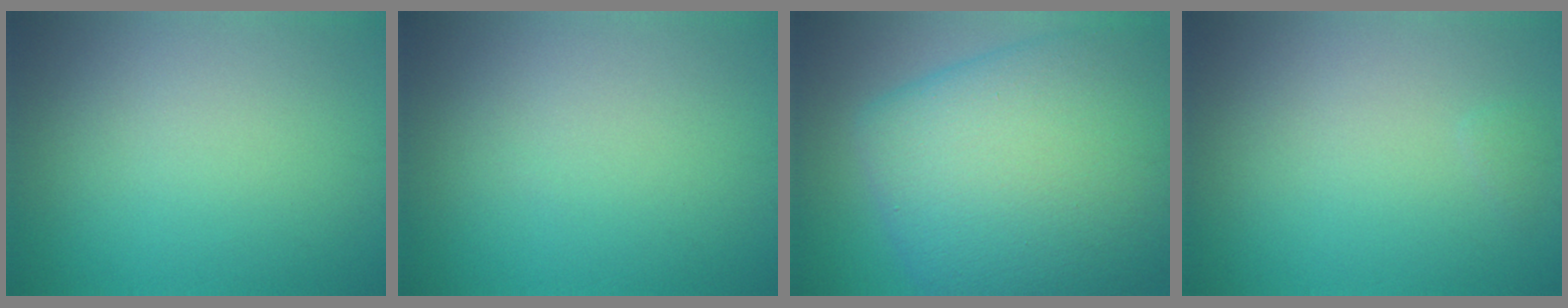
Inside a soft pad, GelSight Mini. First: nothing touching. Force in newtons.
{"total": 0.0}
{"total": 14.5, "press": 14.5, "slide": 0.4}
{"total": 0.5, "press": 0.5, "slide": 0.1}